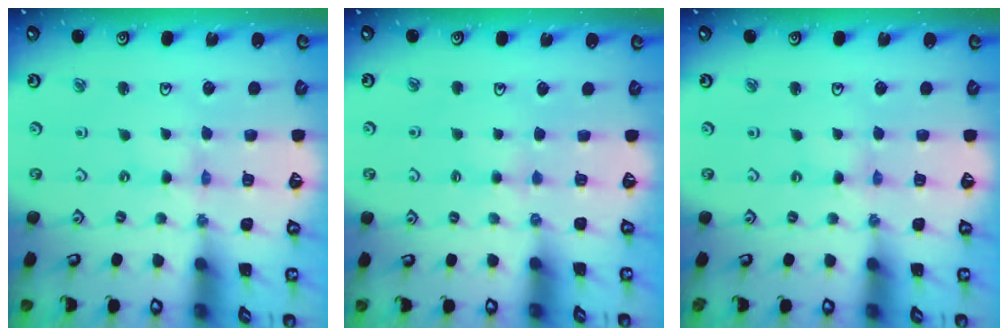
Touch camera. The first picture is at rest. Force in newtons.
{"total": 3.2, "press": 3.2, "slide": 0.5}
{"total": 0.0}